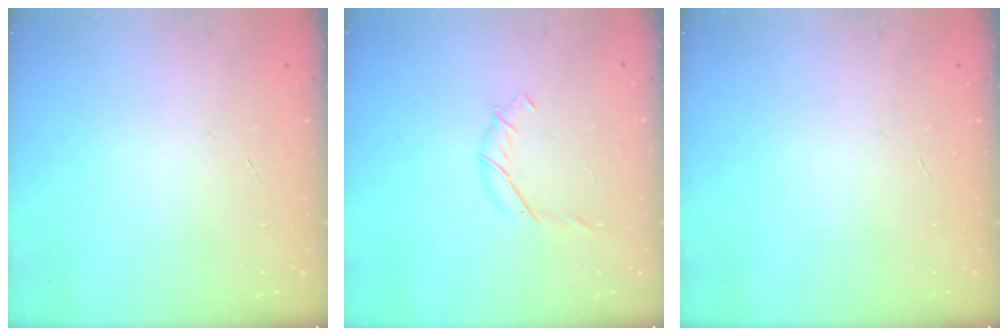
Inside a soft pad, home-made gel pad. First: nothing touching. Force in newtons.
{"total": 4.2, "press": 4.1, "slide": 1.2}
{"total": 0.0}